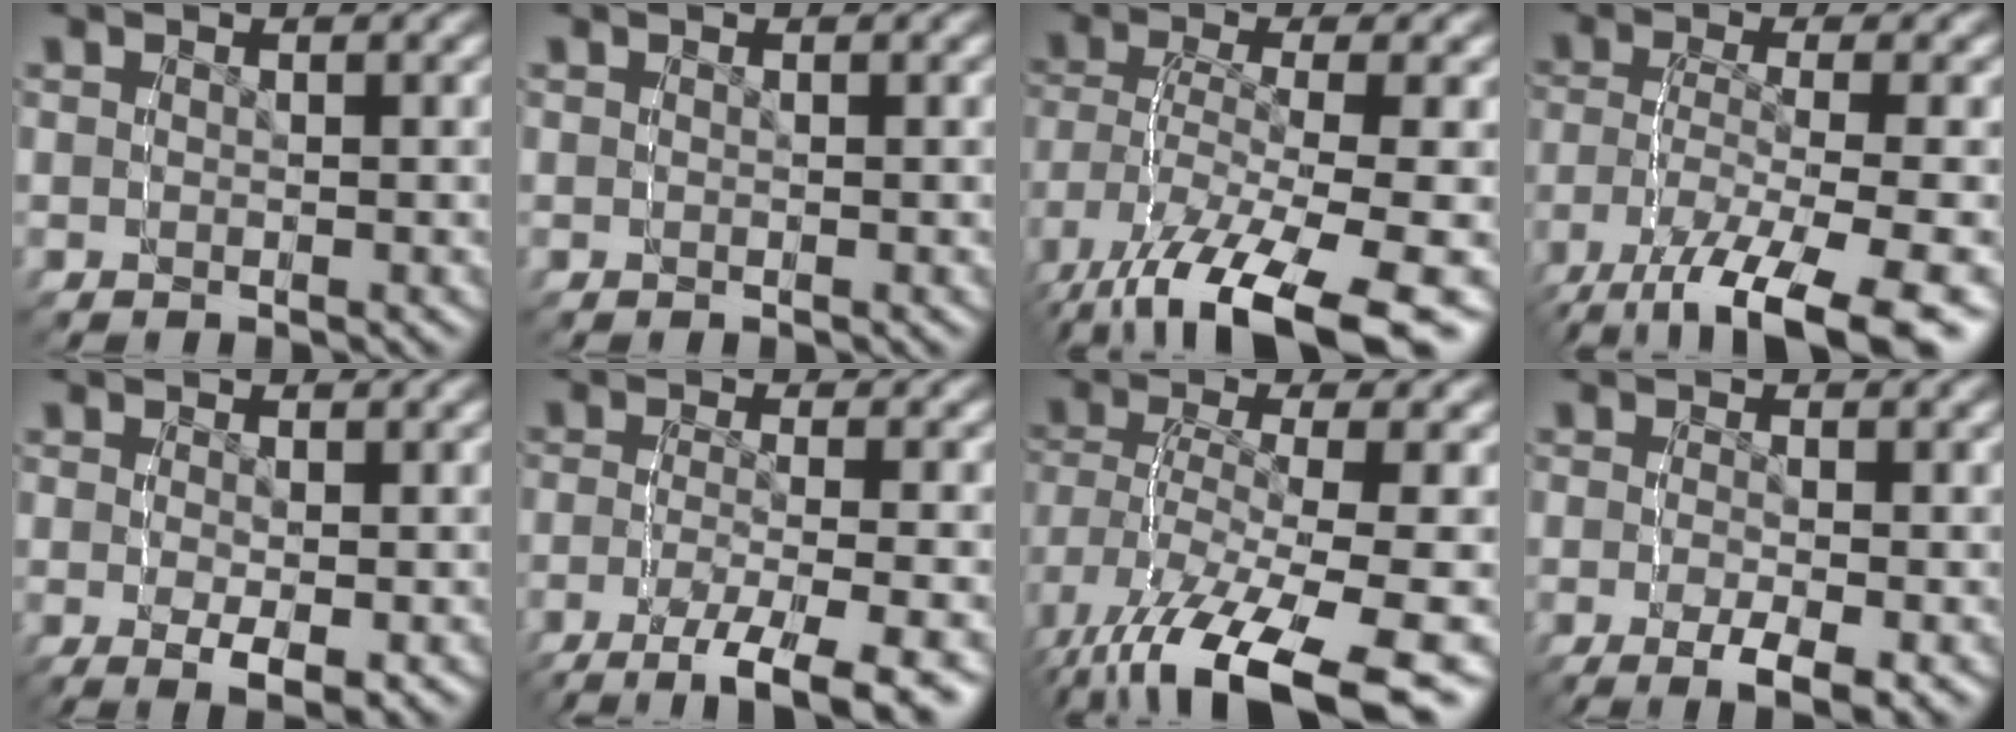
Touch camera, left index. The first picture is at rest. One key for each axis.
{"total": 0.0}
{"total": 4.2, "fx": -1.9, "fy": 2.1, "fz": 3.0, "tx": -0.075, "ty": -0.006, "tz": -0.017}
{"total": 3.3, "fx": -1.8, "fy": 1.1, "fz": 2.5, "tx": -0.058, "ty": 0.000, "tz": -0.018}
{"total": 1.1, "fx": 0.9, "fy": -0.6, "fz": -0.1, "tx": 0.012, "ty": 0.009, "tz": 0.014}
{"total": 2.7, "fx": -2.4, "fy": -1.1, "fz": 0.6, "tx": -0.014, "ty": -0.003, "tz": -0.037}
{"total": 4.8, "fx": -2.1, "fy": 2.5, "fz": 3.6, "tx": -0.085, "ty": -0.009, "tz": -0.017}
{"total": 1.7, "fx": -0.4, "fy": -1.6, "fz": 0.2, "tx": 0.011, "ty": 0.007, "tz": -0.008}